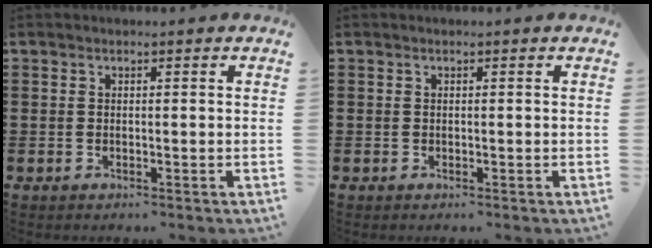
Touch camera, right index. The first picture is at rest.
{"total": 0.0}